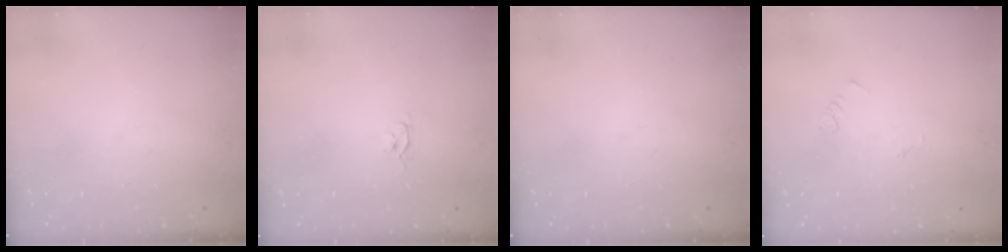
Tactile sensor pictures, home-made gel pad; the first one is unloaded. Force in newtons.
{"total": 2.6, "press": 2.6, "slide": 0.3}
{"total": 0.0}
{"total": 2.5, "press": 2.5, "slide": 0.4}